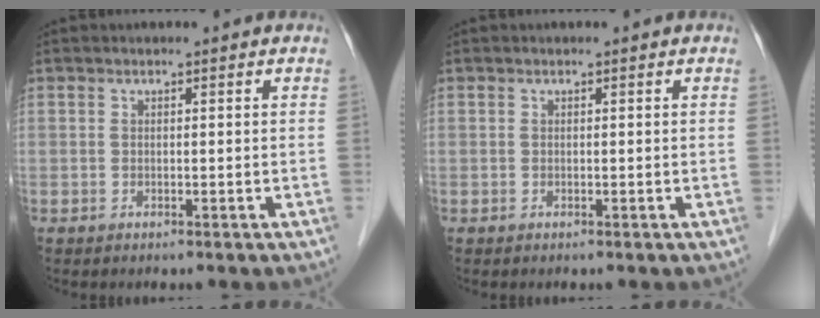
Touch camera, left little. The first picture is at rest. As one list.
[{"total": 0.0}]